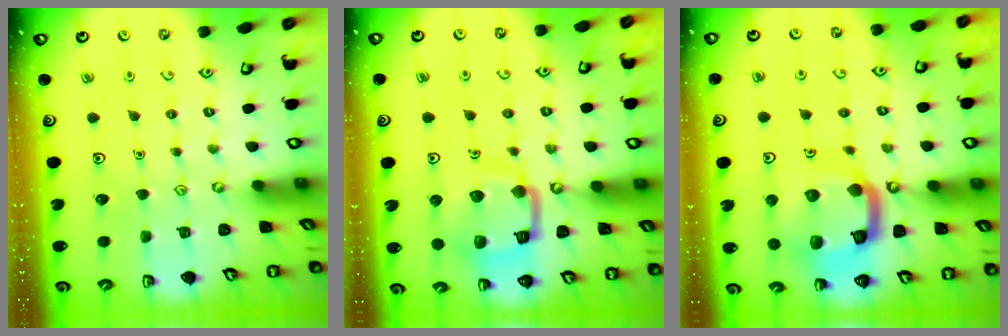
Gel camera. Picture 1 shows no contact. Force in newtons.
{"total": 15.5, "press": 15.4, "slide": 1.6}
{"total": 15.6, "press": 15.6, "slide": 1.6}